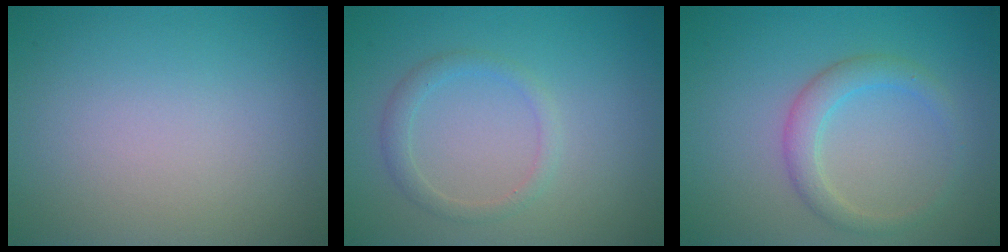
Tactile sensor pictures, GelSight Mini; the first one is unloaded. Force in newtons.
{"total": 1.7, "press": 1.7, "slide": 0.1}
{"total": 2.7, "press": 2.6, "slide": 0.2}